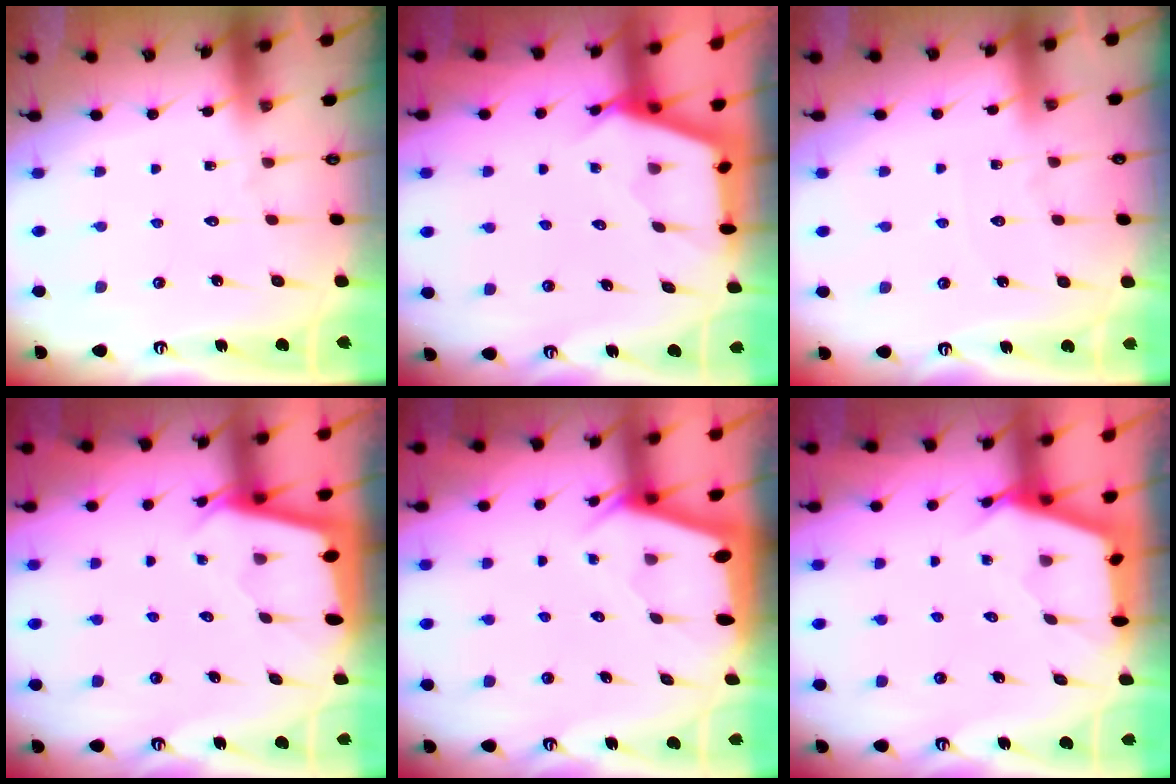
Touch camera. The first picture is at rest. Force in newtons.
{"total": 2.6, "press": 2.6, "slide": 0.4}
{"total": 2.1, "press": 2.1, "slide": 0.3}
{"total": 2.0, "press": 2.0, "slide": 0.2}
{"total": 1.9, "press": 1.9, "slide": 0.3}
{"total": 2.7, "press": 2.7, "slide": 0.3}